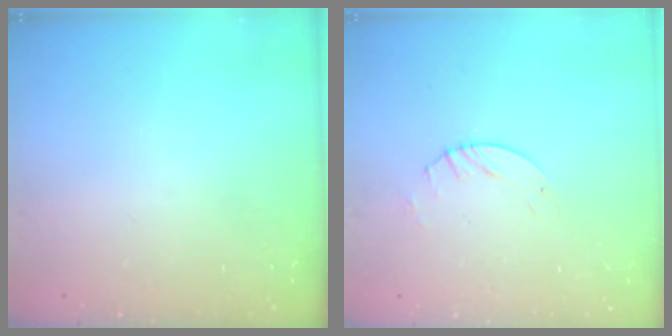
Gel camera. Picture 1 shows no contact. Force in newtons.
{"total": 2.6, "press": 2.6, "slide": 0.3}